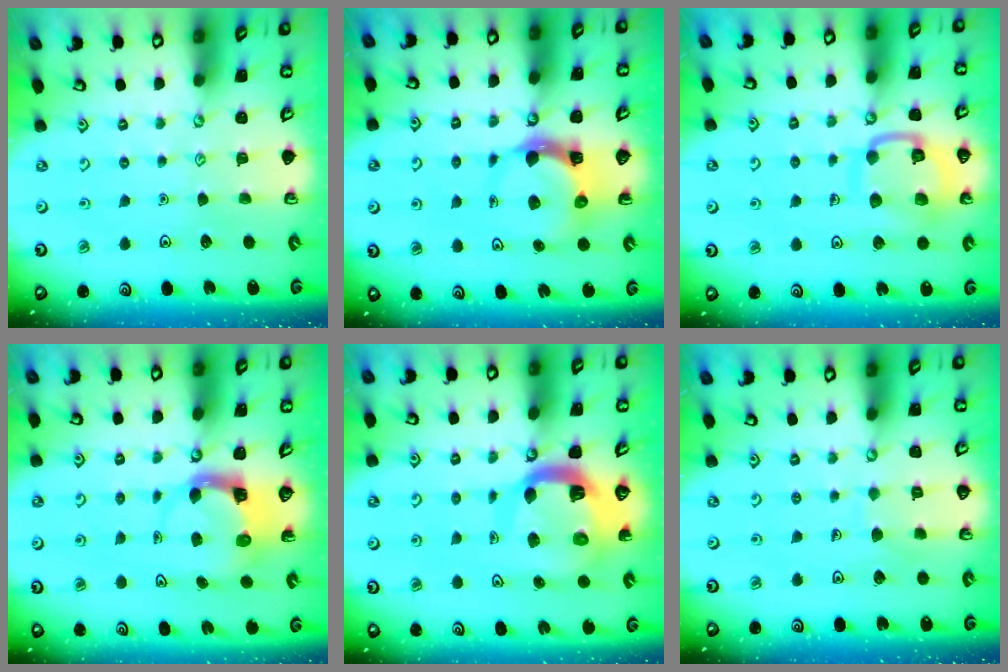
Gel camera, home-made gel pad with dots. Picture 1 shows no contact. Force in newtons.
{"total": 4.7, "press": 4.7, "slide": 0.7}
{"total": 13.5, "press": 13.4, "slide": 1.3}
{"total": 3.7, "press": 3.7, "slide": 0.6}
{"total": 10.7, "press": 10.6, "slide": 1.3}
{"total": 4.9, "press": 4.8, "slide": 0.3}